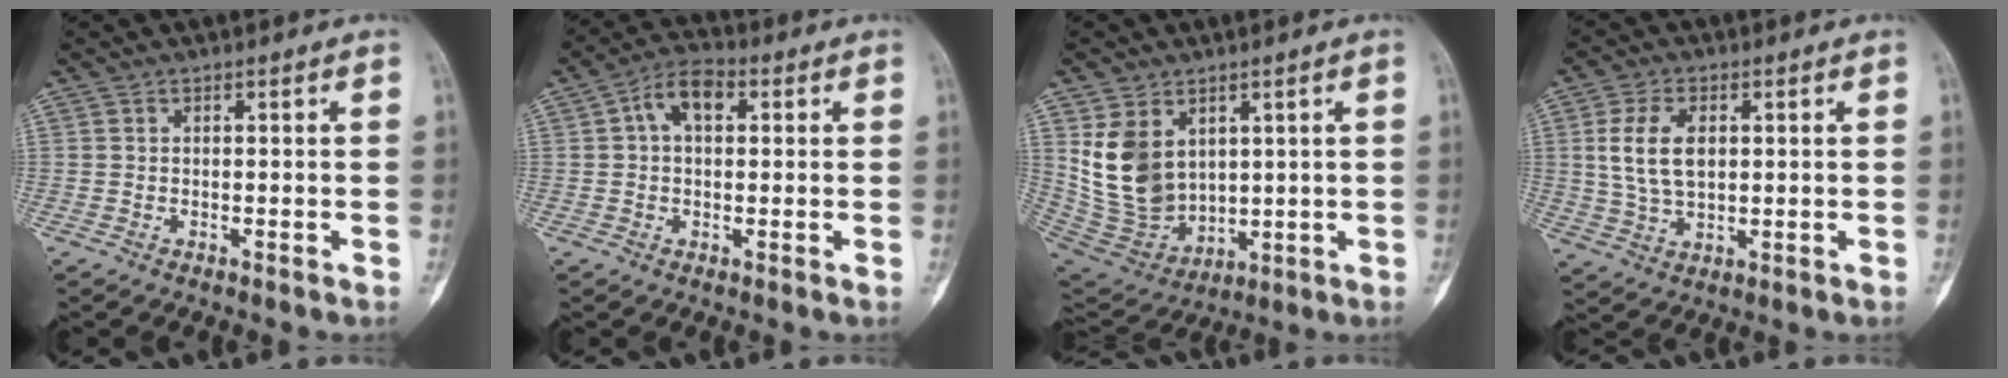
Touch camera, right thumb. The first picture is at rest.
{"total": 7.0, "force": [1.6, 4.4, 5.3], "torque": [-0.083, 0.021, 0.020]}
{"total": 13.1, "force": [4.1, 9.6, 7.9], "torque": [-0.125, -0.026, 0.110]}
{"total": 8.9, "force": [1.6, 5.2, 7.0], "torque": [-0.133, -0.003, 0.036]}